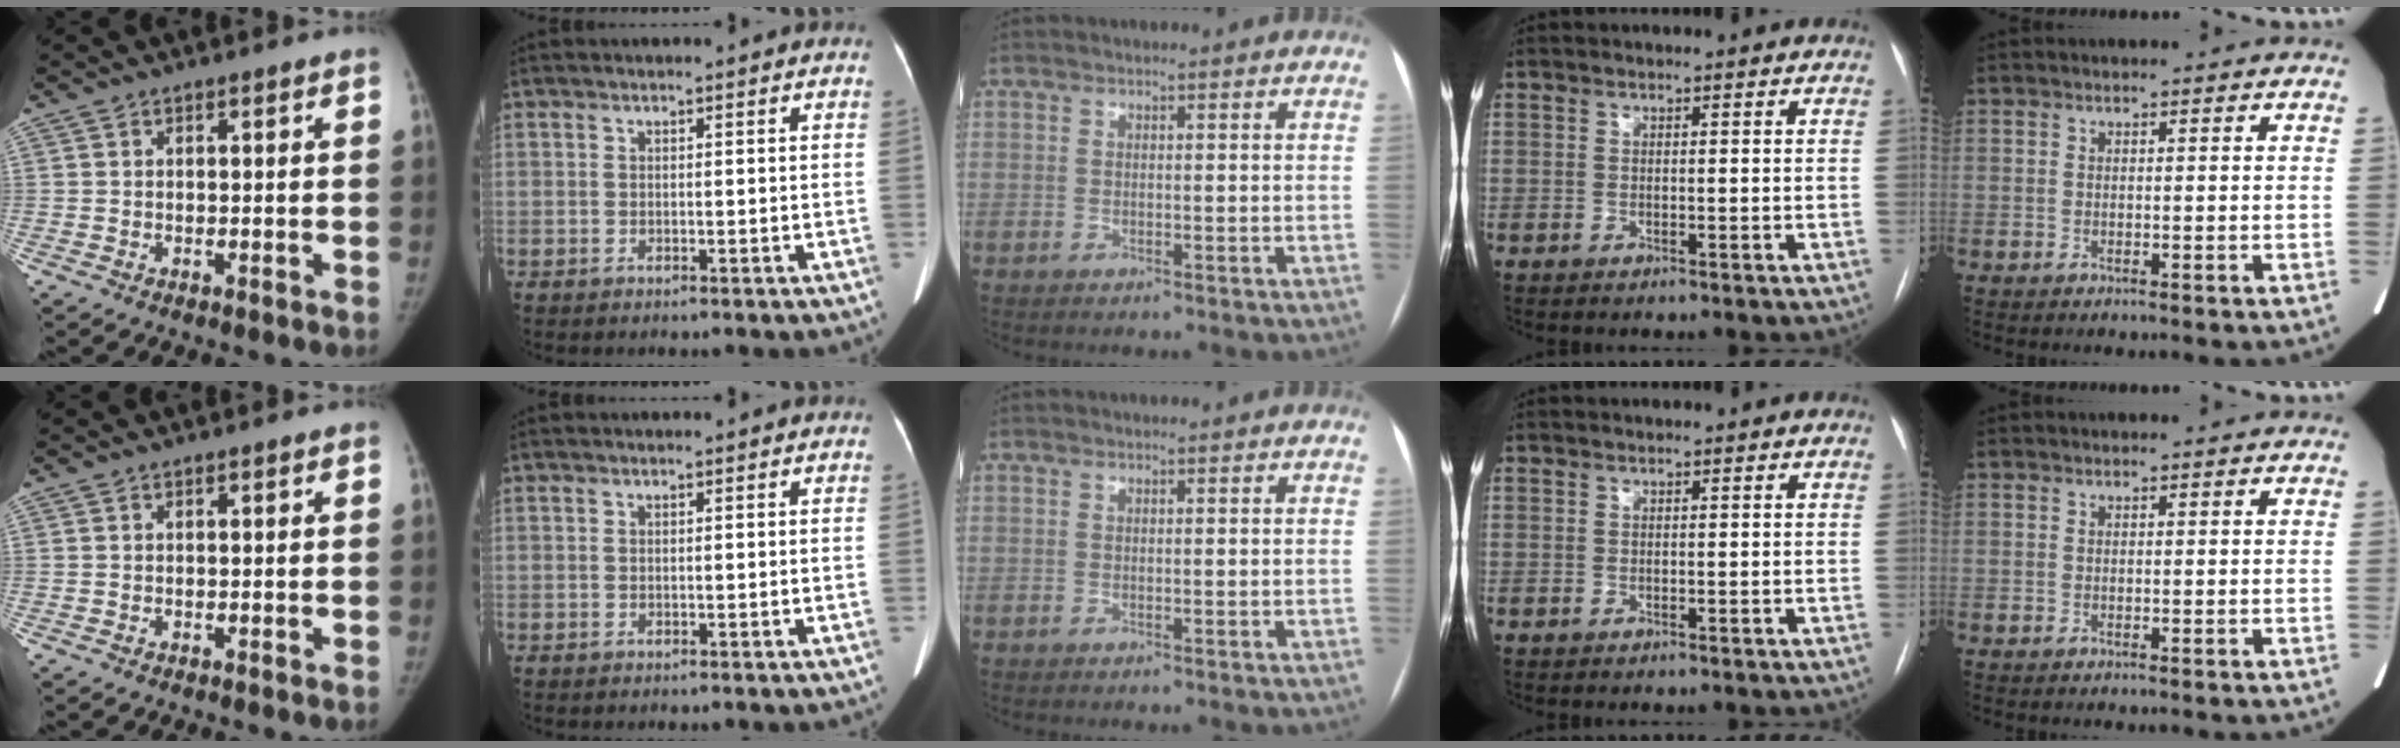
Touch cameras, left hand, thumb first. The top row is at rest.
{}